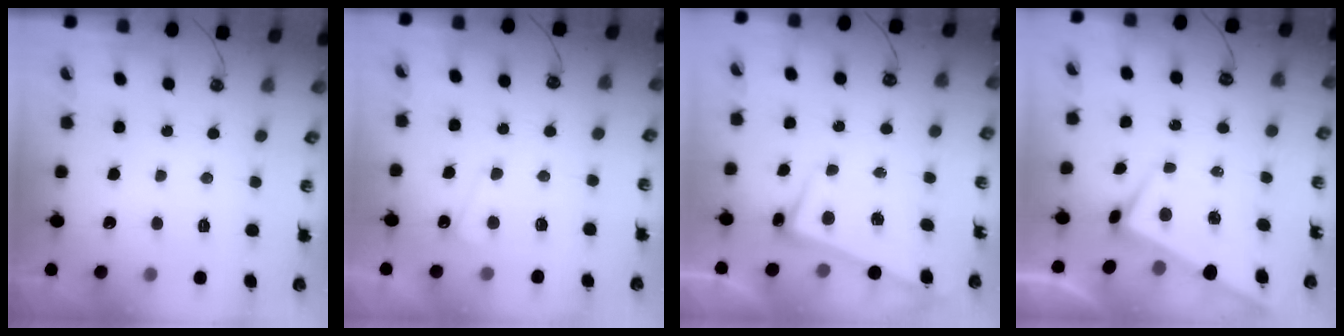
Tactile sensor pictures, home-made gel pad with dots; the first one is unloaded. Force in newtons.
{"total": 3.8, "press": 3.8, "slide": 0.5}
{"total": 2.6, "press": 2.4, "slide": 0.9}
{"total": 2.8, "press": 2.7, "slide": 0.6}